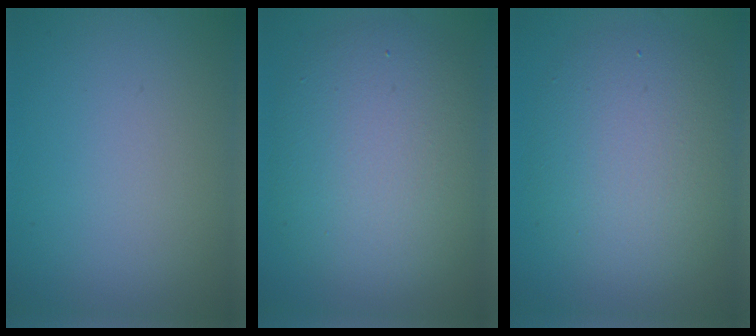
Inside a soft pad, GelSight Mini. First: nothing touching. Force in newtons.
{"total": 8.6, "press": 8.6, "slide": 0.3}
{"total": 6.6, "press": 6.6, "slide": 0.4}